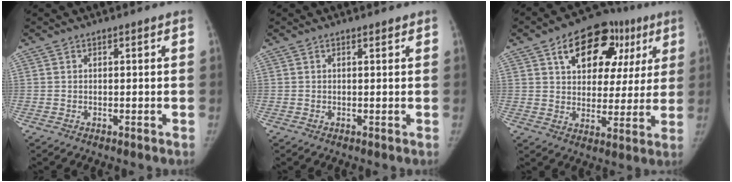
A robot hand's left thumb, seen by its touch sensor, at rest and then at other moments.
{"total": 0.8, "force": [0.6, 0.3, 0.4], "torque": [-0.007, -0.004, 0.008]}
{"total": 19.0, "force": [8.7, 12.1, 11.9], "torque": [-0.116, 0.010, 0.125]}